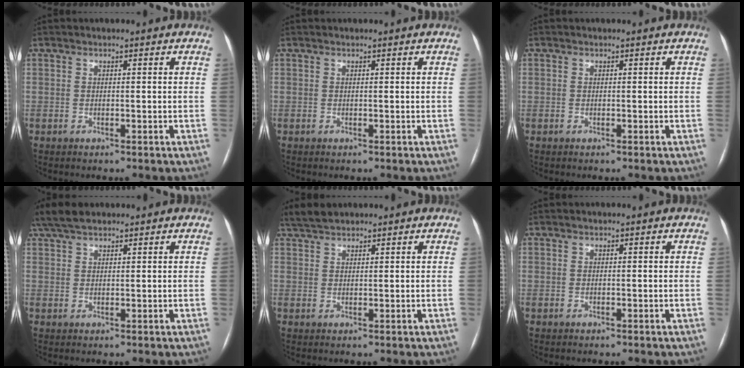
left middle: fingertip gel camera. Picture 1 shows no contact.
{"total": 0.0}
{"total": 0.0}
{"total": 5.5, "force": [4.3, 1.8, 2.8], "torque": [-0.066, 0.027, 0.087]}
{"total": 3.7, "force": [3.2, 1.0, 1.5], "torque": [-0.038, 0.018, 0.064]}
{"total": 0.0}